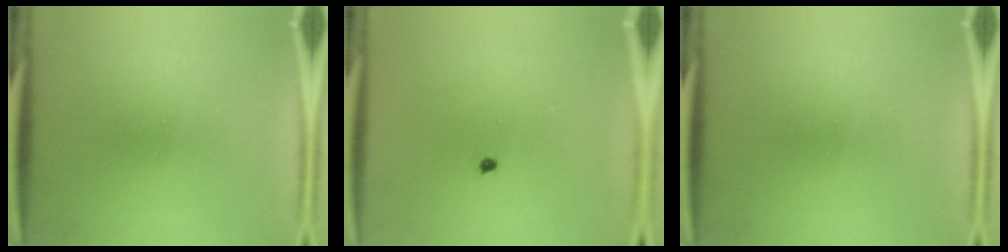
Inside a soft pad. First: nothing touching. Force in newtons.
{"total": 0.5}
{"total": 0.0}